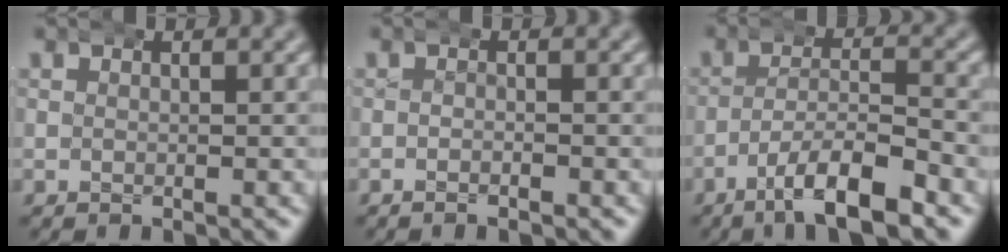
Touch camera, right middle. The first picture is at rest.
{"total": 1.1, "force": [-1.0, 0.3, 0.4], "torque": [-0.010, -0.003, -0.019]}
{"total": 5.6, "force": [-3.2, 1.8, 4.1], "torque": [-0.064, -0.008, -0.053]}